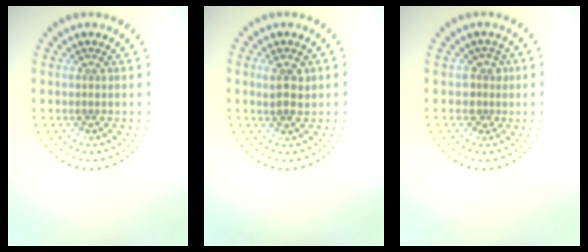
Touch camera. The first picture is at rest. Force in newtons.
{"total": 2.3, "press": 2.2, "slide": 0.7}
{"total": 1.8, "press": 1.3, "slide": 1.2}